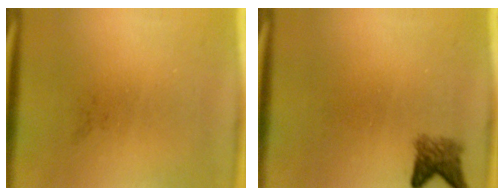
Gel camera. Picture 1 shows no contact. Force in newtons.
{"total": 2.8}